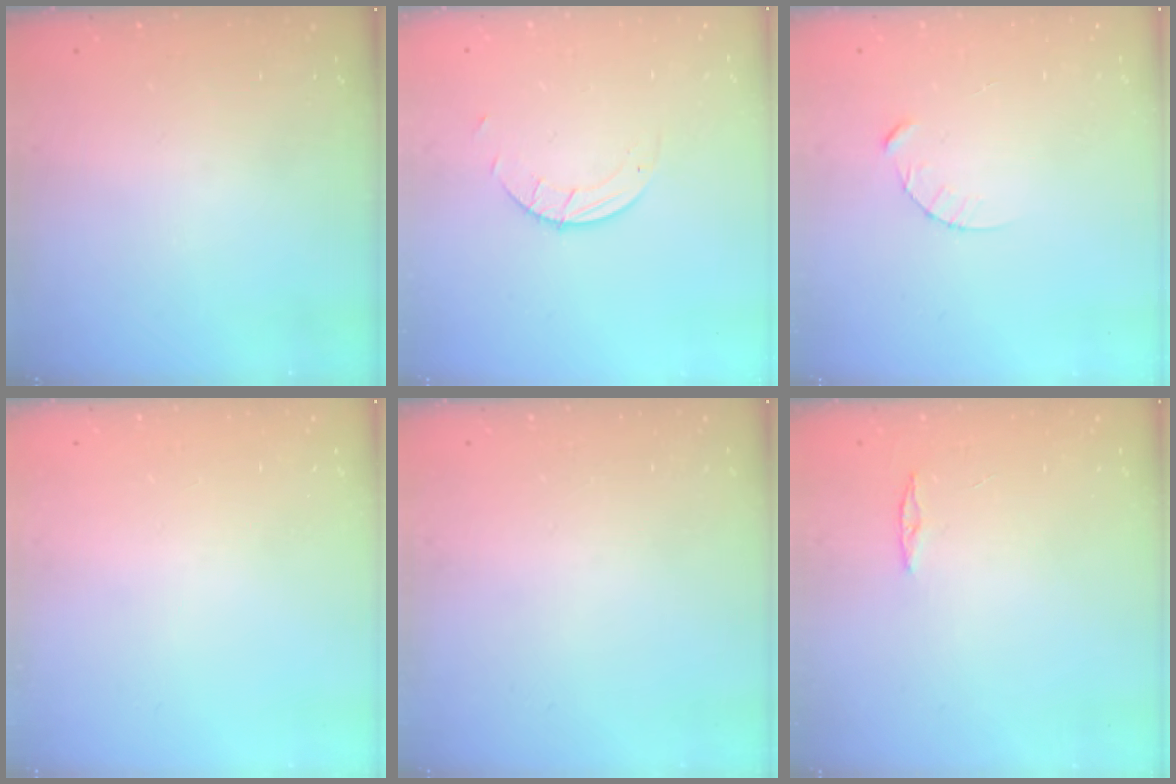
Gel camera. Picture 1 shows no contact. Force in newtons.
{"total": 1.9, "press": 1.9, "slide": 0.1}
{"total": 3.1, "press": 3.1, "slide": 0.3}
{"total": 0.0}
{"total": 0.0}
{"total": 3.0, "press": 2.9, "slide": 0.3}